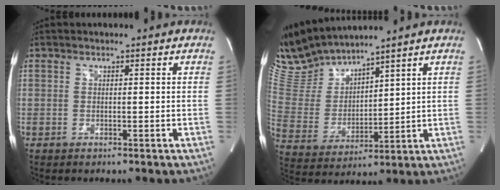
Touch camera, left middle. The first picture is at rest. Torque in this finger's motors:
{"motor_torque": [0.01, -0.46, 0.03, 0.04]}